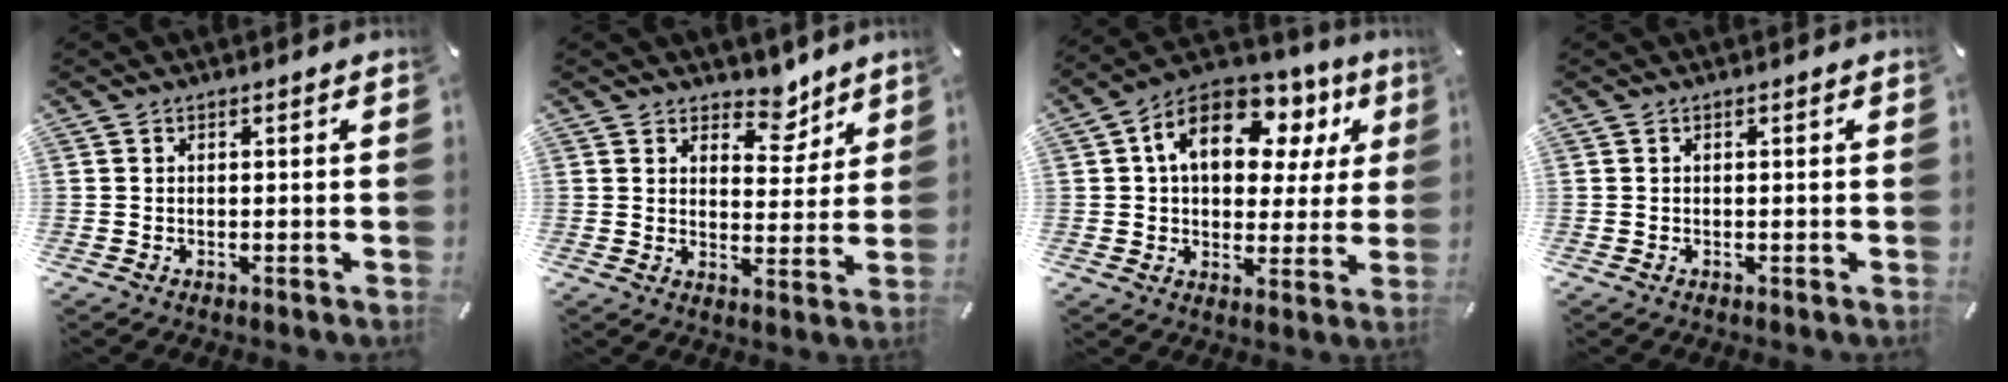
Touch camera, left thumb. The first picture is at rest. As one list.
[{"total": 7.5, "force": [5.6, 4.5, 2.1], "torque": [-0.010, -0.040, 0.093]}, {"total": 17.1, "force": [6.8, 11.0, 11.2], "torque": [-0.185, -0.013, 0.118]}, {"total": 0.0}]